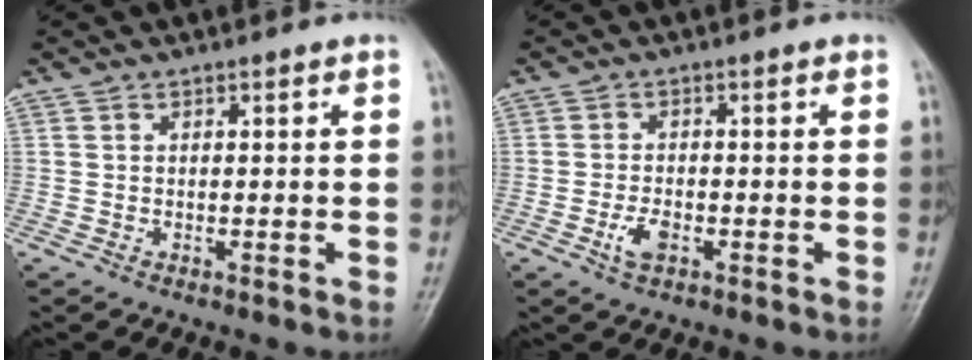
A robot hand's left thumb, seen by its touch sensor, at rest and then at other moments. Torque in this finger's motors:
{"motor_torque": [0.03, 0.12, 0.33, 0.10, 0.00]}